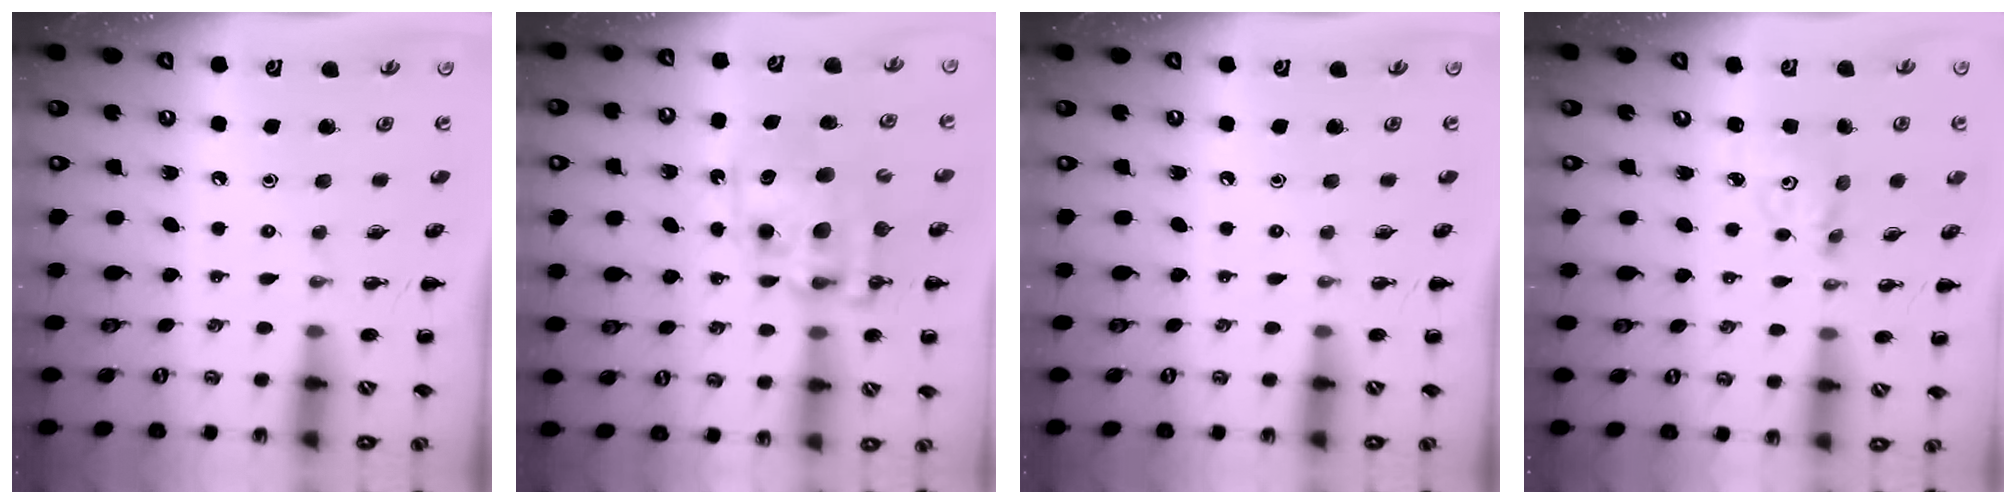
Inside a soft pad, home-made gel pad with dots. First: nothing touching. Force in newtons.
{"total": 12.7, "press": 12.4, "slide": 3.0}
{"total": 0.0}
{"total": 2.7, "press": 2.7, "slide": 0.3}